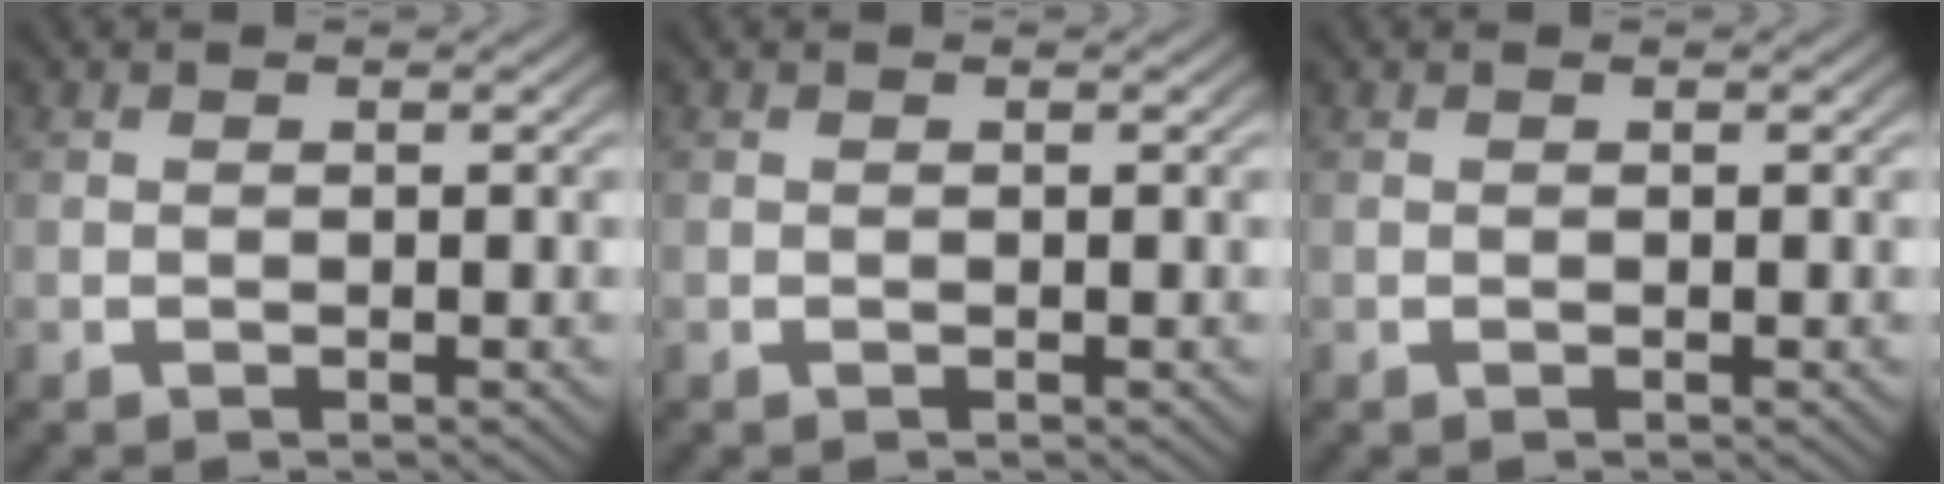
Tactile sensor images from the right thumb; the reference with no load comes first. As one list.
[{"total": 0.0}, {"total": 0.0}]